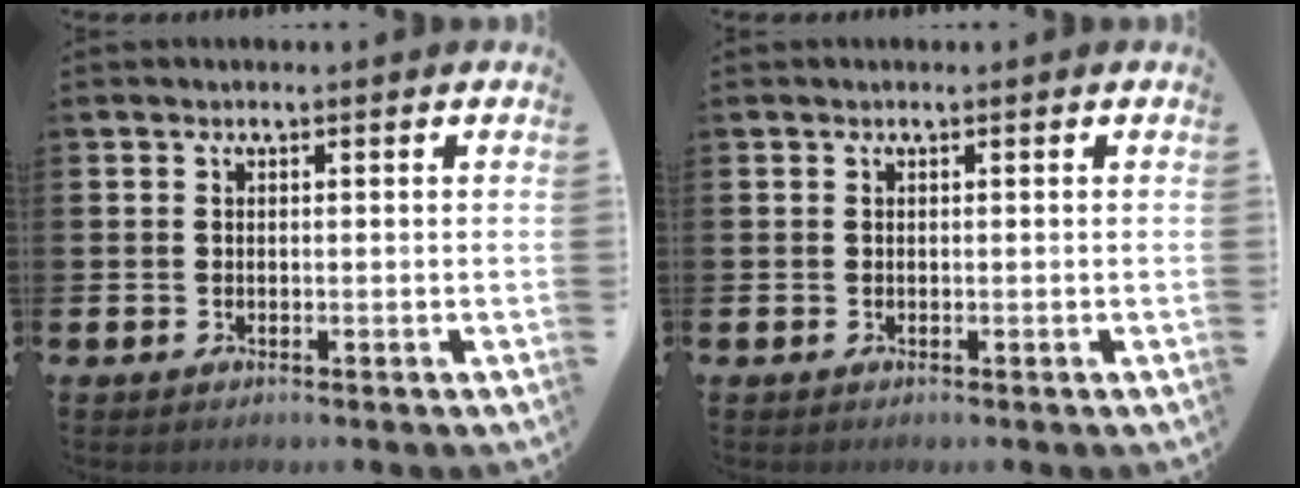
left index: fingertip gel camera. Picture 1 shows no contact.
{"total": 0.0}